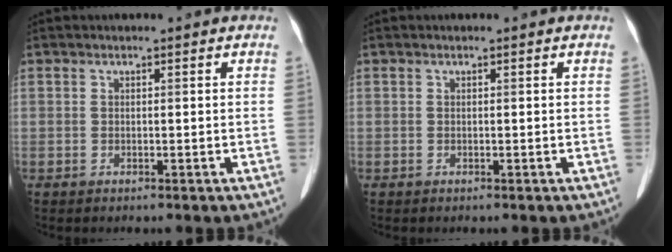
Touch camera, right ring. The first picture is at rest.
{"total": 0.0}